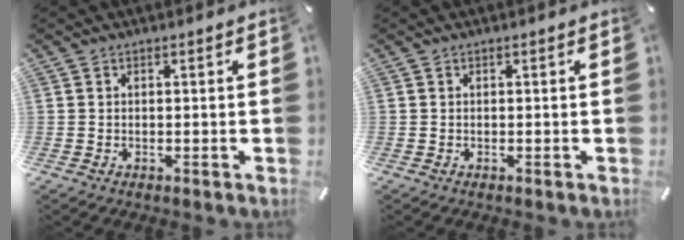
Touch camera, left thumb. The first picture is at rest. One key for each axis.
{"total": 0.0}